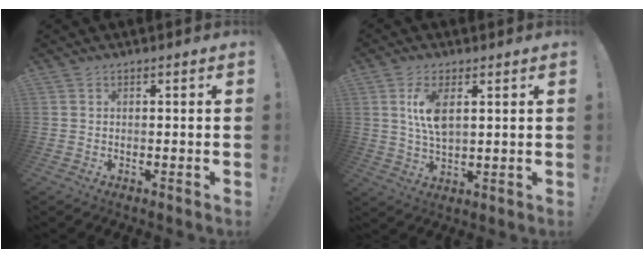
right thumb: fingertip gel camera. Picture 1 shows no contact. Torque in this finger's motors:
{"motor_torque": [0.12, 0.26, -0.03, 0.07, 0.04]}